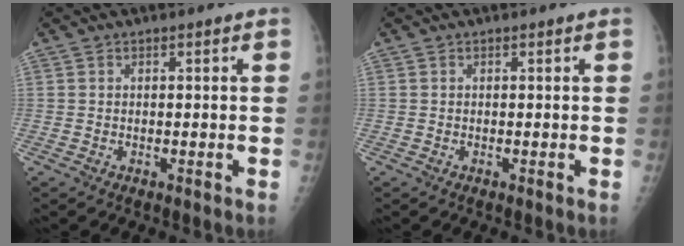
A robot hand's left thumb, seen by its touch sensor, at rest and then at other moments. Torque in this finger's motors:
{"motor_torque": [0.03, 0.03, 0.01, -0.02, 0.00]}